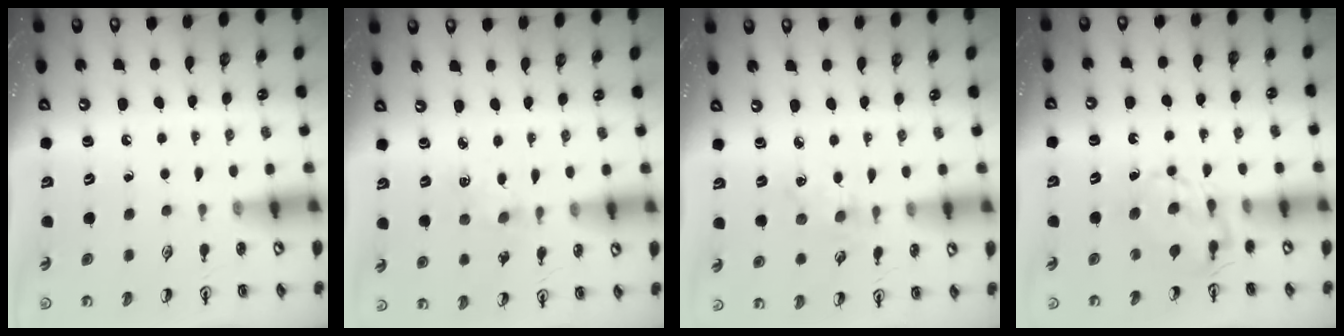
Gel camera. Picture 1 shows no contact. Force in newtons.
{"total": 3.0, "press": 3.0, "slide": 0.4}
{"total": 3.0, "press": 3.0, "slide": 0.4}
{"total": 6.2, "press": 6.1, "slide": 0.6}